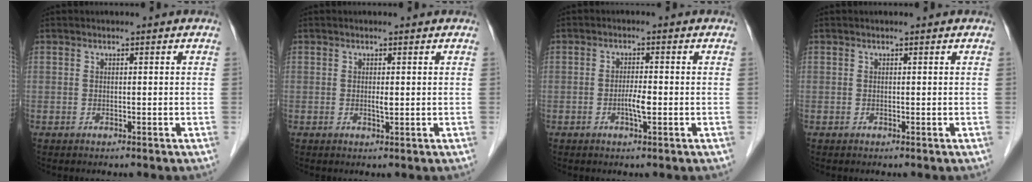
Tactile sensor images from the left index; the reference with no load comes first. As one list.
[{"total": 1.0, "force": [0.2, 0.2, 1.0], "torque": [-0.020, -0.001, 0.003]}, {"total": 2.4, "force": [-0.7, 0.3, 2.3], "torque": [-0.045, -0.001, -0.013]}, {"total": 0.0}]